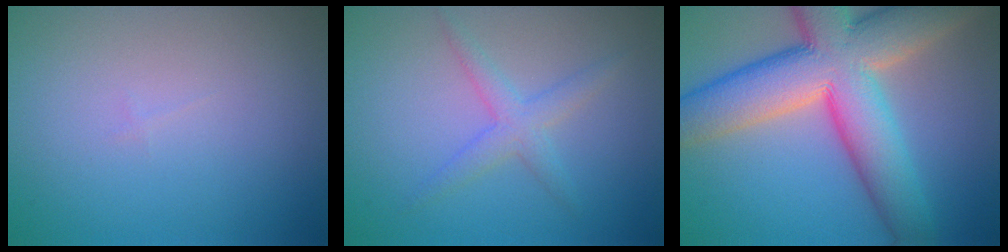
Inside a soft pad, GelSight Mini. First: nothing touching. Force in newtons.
{"total": 2.4, "press": 2.4, "slide": 0.1}
{"total": 13.1, "press": 13.1, "slide": 0.9}